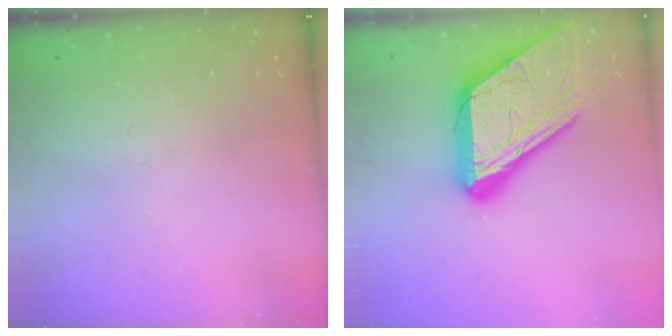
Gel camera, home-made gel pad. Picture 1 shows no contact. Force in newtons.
{"total": 23.0, "press": 22.9, "slide": 2.4}